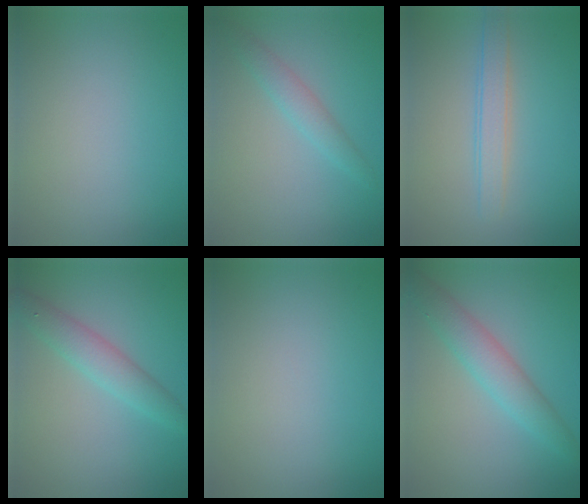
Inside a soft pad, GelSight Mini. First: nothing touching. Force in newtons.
{"total": 1.9, "press": 1.9, "slide": 0.1}
{"total": 2.4, "press": 2.4, "slide": 0.2}
{"total": 3.0, "press": 3.0, "slide": 0.1}
{"total": 0.0}
{"total": 3.7, "press": 3.7, "slide": 0.1}